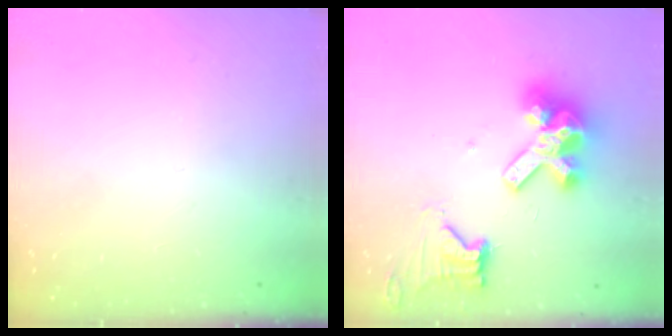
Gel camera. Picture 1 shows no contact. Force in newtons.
{"total": 12.4, "press": 12.4, "slide": 0.4}